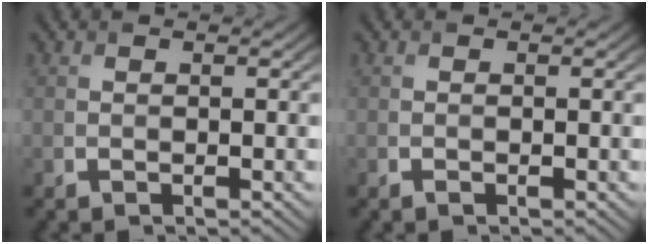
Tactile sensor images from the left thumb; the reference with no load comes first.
{"total": 0.0}